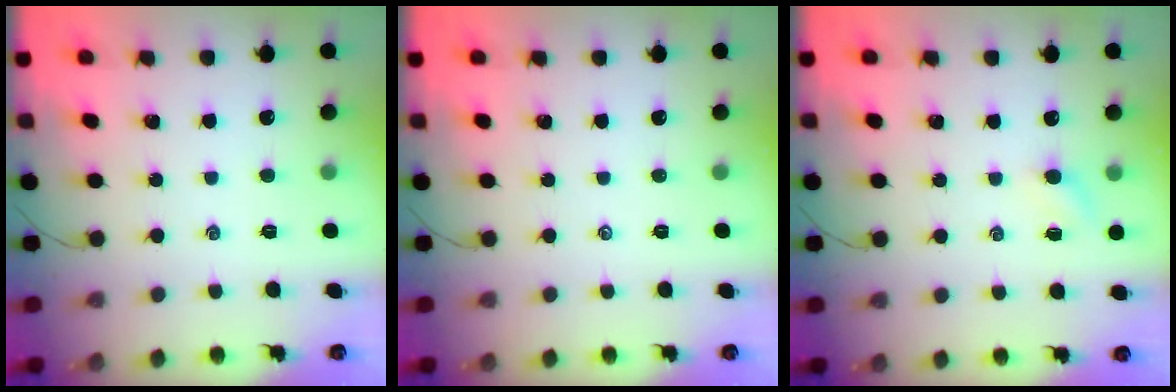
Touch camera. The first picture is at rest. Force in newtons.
{"total": 0.0}
{"total": 3.6, "press": 3.4, "slide": 1.3}